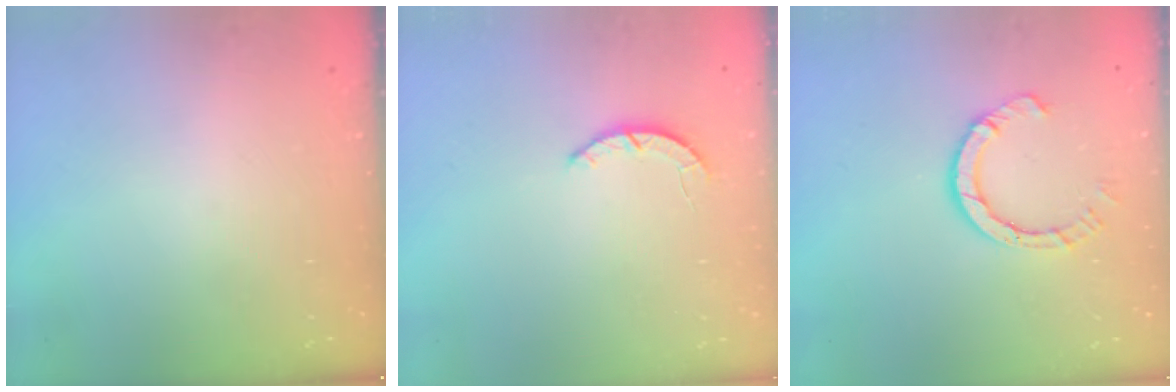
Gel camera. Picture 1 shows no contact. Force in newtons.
{"total": 2.2, "press": 2.2, "slide": 0.3}
{"total": 6.8, "press": 6.7, "slide": 0.7}